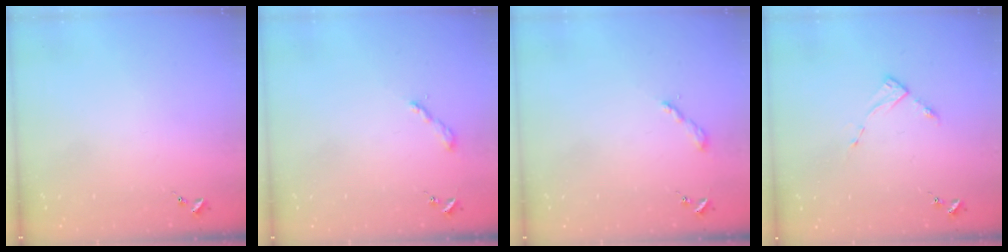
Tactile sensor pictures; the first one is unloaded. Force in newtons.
{"total": 2.2, "press": 2.2, "slide": 0.2}
{"total": 2.2, "press": 2.2, "slide": 0.2}
{"total": 2.8, "press": 2.8, "slide": 0.4}